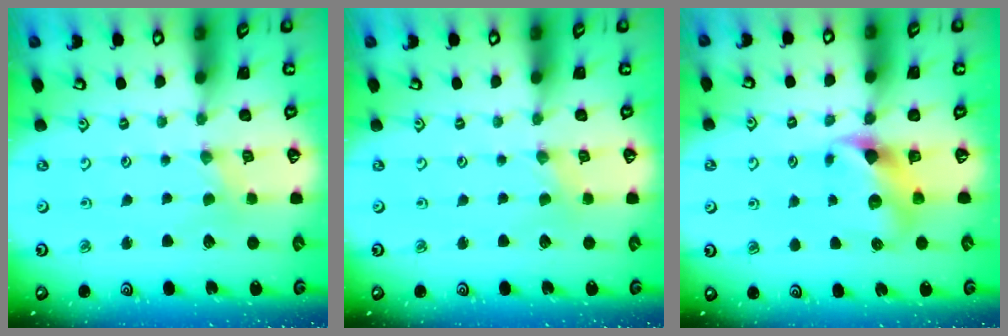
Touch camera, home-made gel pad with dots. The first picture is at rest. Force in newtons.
{"total": 0.0}
{"total": 7.3, "press": 7.2, "slide": 0.9}